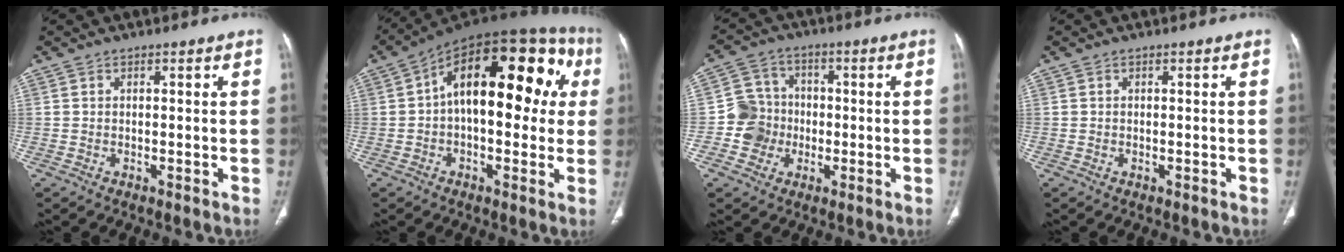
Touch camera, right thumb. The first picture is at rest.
{"total": 23.2, "force": [3.4, 11.7, 19.8], "torque": [-0.257, 0.047, 0.038]}
{"total": 7.4, "force": [-1.5, 7.1, 1.5], "torque": [0.009, 0.019, -0.033]}
{"total": 0.0}